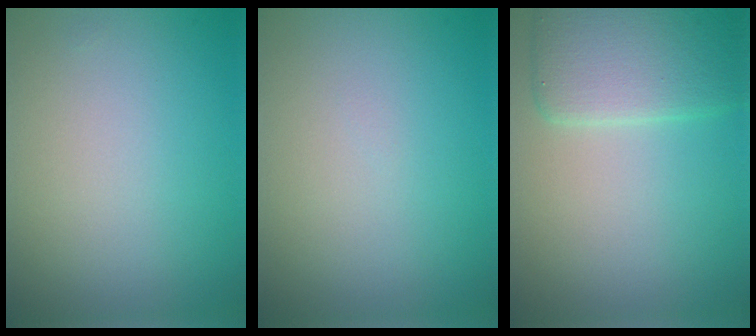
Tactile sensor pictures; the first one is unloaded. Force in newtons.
{"total": 0.0}
{"total": 5.2, "press": 5.2, "slide": 0.2}